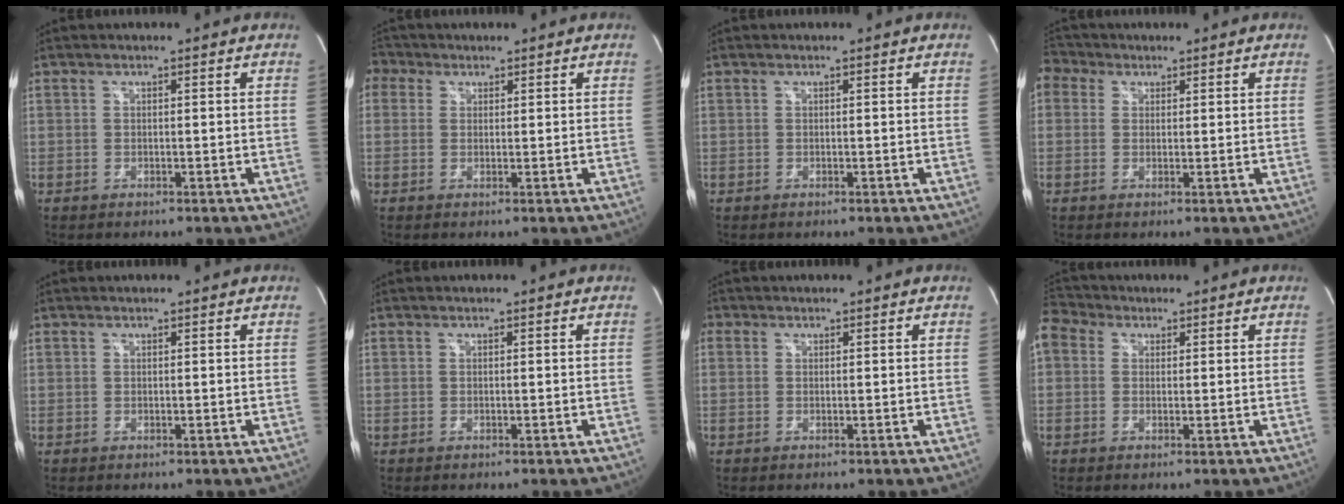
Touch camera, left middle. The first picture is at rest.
{"total": 3.5, "force": [1.7, 3.0, 0.9], "torque": [-0.023, 0.020, 0.031]}
{"total": 0.0}
{"total": 4.3, "force": [2.2, 3.5, 1.4], "torque": [-0.038, 0.028, 0.044]}
{"total": 0.0}
{"total": 0.0}
{"total": 1.5, "force": [0.5, 1.3, 0.4], "torque": [-0.007, 0.008, 0.010]}
{"total": 6.5, "force": [3.0, 4.9, 3.0], "torque": [-0.081, 0.045, 0.059]}